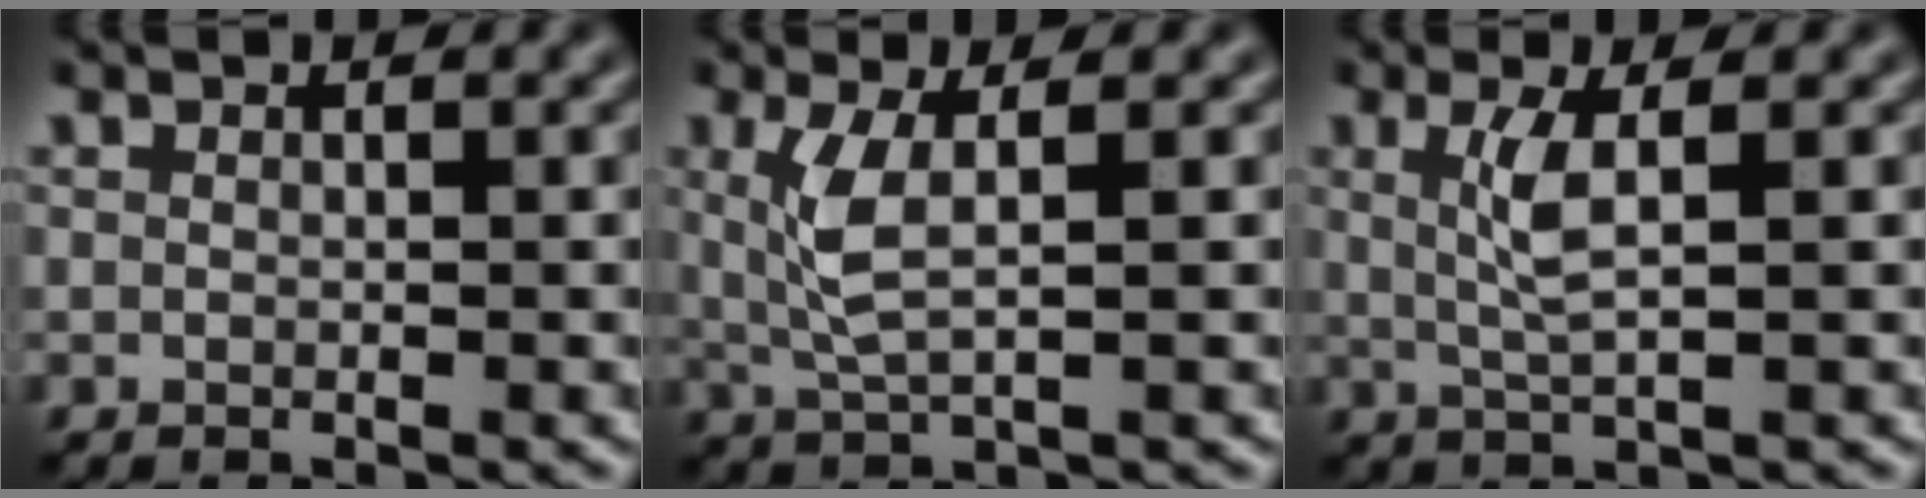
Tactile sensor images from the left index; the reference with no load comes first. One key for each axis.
{"total": 3.0, "fx": 0.1, "fy": 0.7, "fz": 2.9, "tx": -0.066, "ty": -0.001, "tz": 0.015}
{"total": 2.5, "fx": 0.1, "fy": 0.4, "fz": 2.5, "tx": -0.052, "ty": 0.000, "tz": 0.011}